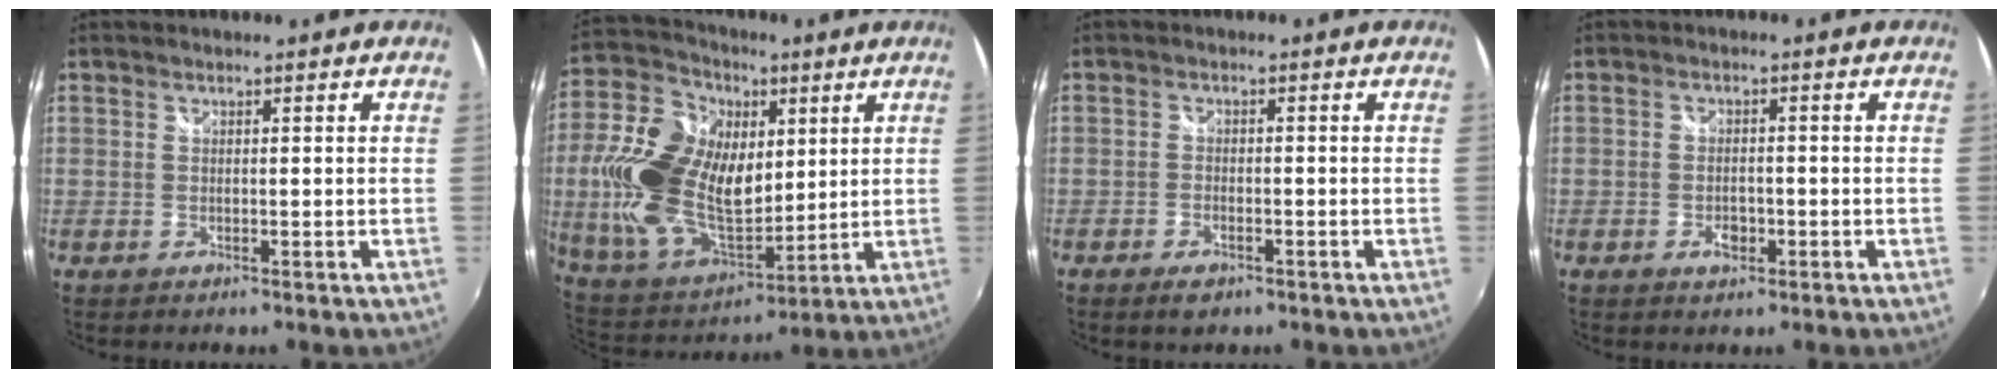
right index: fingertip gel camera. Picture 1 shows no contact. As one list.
[{"total": 22.4, "force": [3.9, 14.4, 16.7], "torque": [-0.364, 0.027, 0.085]}, {"total": 3.2, "force": [-2.2, 1.7, 1.7], "torque": [-0.044, -0.003, -0.038]}, {"total": 2.8, "force": [-1.3, 1.7, 1.8], "torque": [-0.033, 0.000, -0.020]}]